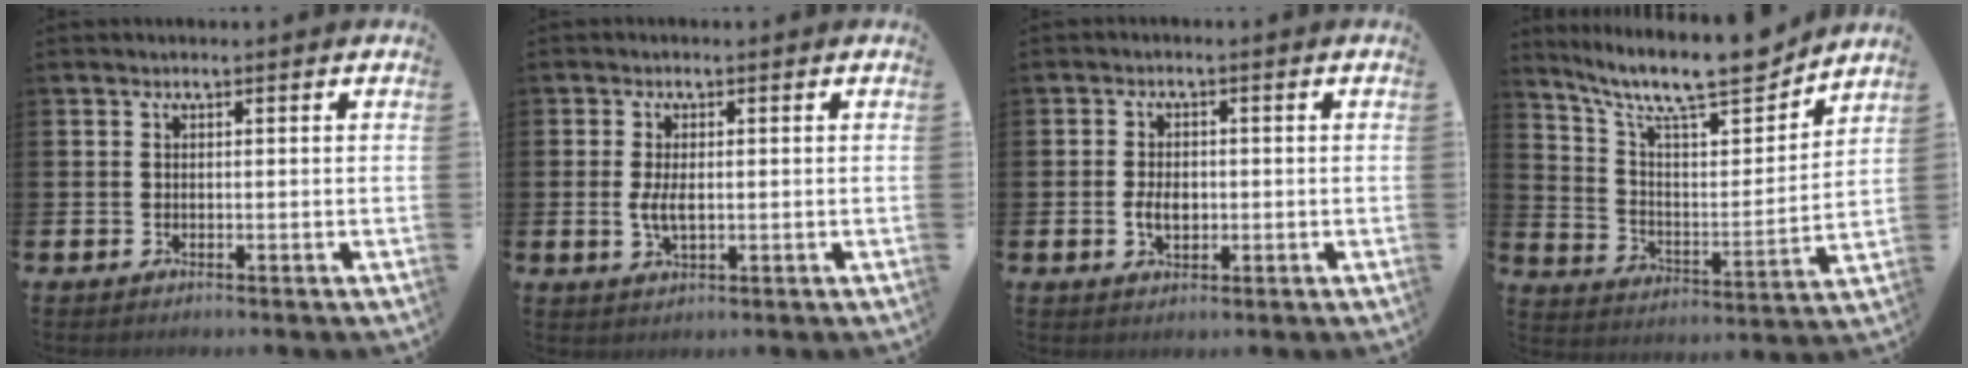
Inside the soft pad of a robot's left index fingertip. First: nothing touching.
{"total": 2.9, "force": [0.0, 1.4, 2.6], "torque": [-0.050, 0.005, -0.002]}
{"total": 3.1, "force": [-0.3, 2.0, 2.3], "torque": [-0.028, -0.001, -0.011]}
{"total": 12.3, "force": [10.6, 2.7, 5.7], "torque": [-0.133, -0.078, 0.179]}